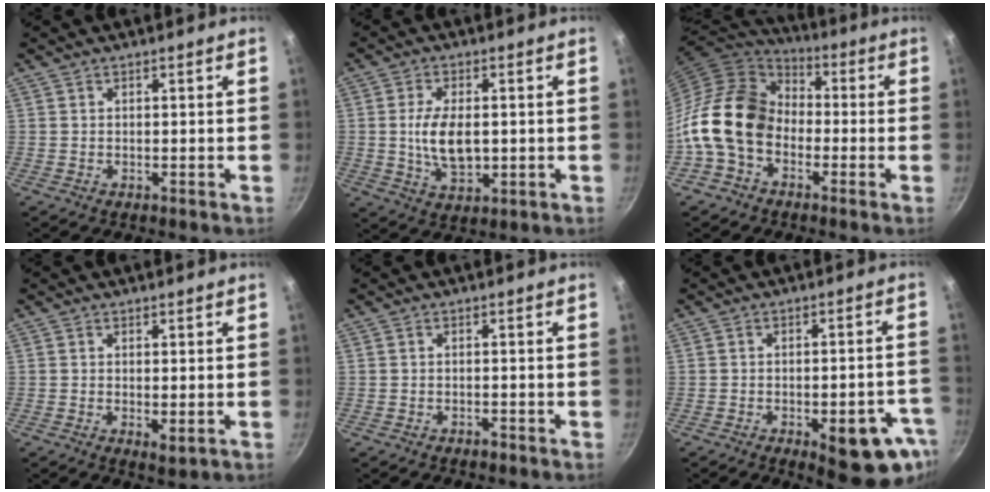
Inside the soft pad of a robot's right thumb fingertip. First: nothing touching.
{"total": 8.9, "force": [-0.1, 4.8, 7.5], "torque": [-0.130, -0.004, 0.003]}
{"total": 15.5, "force": [-3.5, 11.5, 9.8], "torque": [-0.148, 0.047, -0.089]}
{"total": 2.3, "force": [-0.1, 0.9, 2.1], "torque": [-0.035, -0.009, 0.000]}
{"total": 1.3, "force": [-0.9, 0.5, 0.7], "torque": [-0.014, 0.009, -0.014]}
{"total": 14.1, "force": [-5.9, 5.5, 11.5], "torque": [-0.102, 0.021, -0.071]}